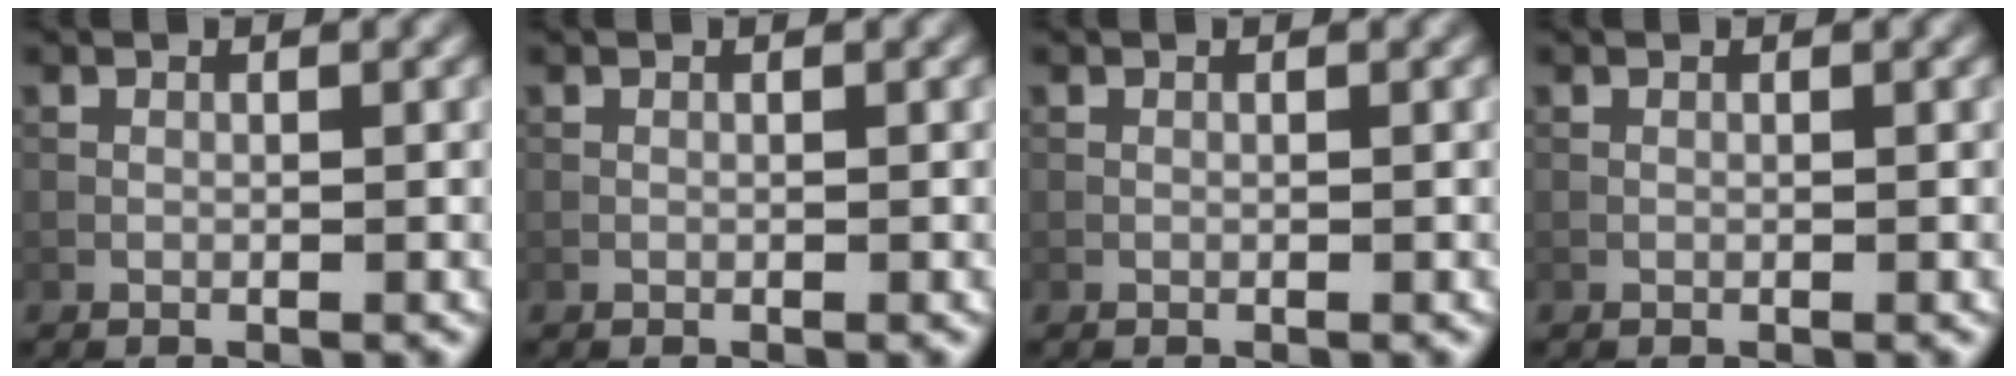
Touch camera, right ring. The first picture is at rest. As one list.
[{"total": 0.0}, {"total": 0.0}, {"total": 0.0}]